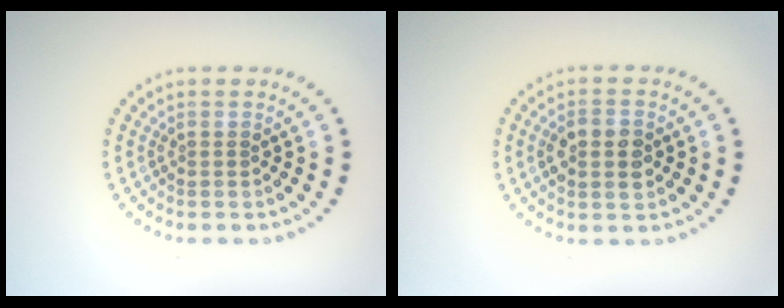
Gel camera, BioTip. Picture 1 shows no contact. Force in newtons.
{"total": 3.1, "press": 3.1, "slide": 0.2}